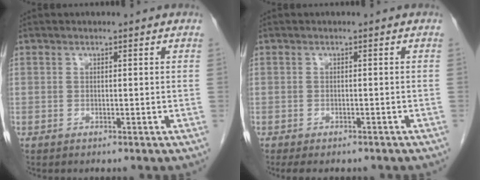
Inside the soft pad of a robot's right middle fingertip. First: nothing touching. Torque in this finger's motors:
{"motor_torque": [0.12, -0.05, 0.04, 0.05]}